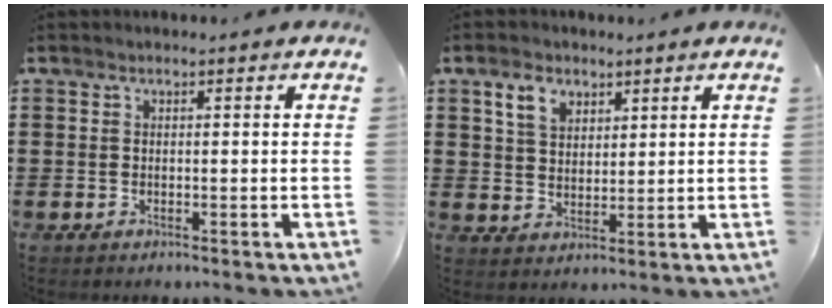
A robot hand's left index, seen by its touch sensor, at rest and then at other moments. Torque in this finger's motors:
{"motor_torque": [0.10, -0.05, -0.06, -0.01]}